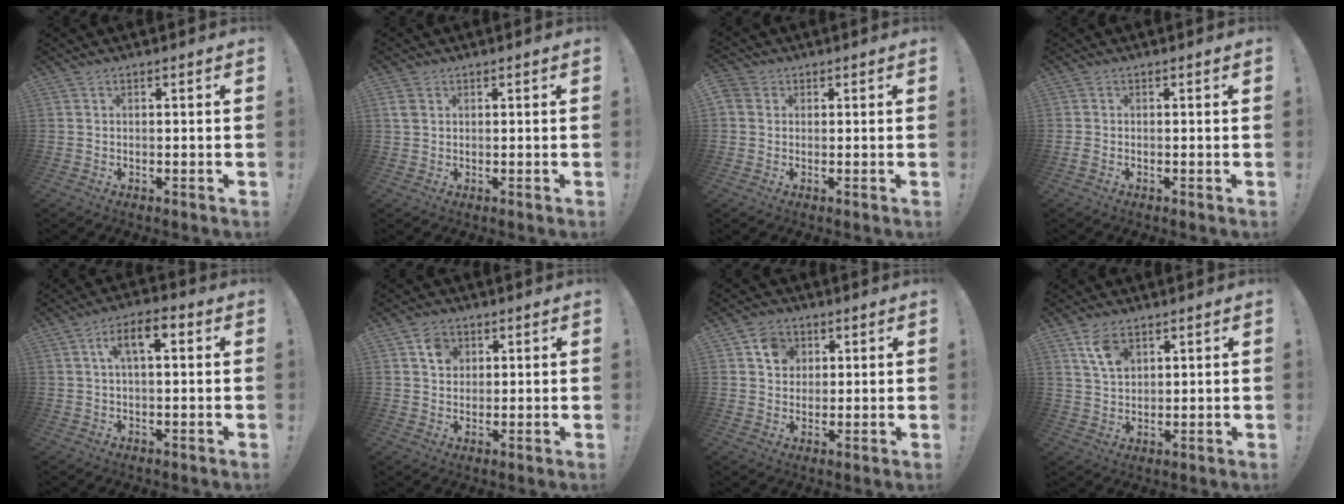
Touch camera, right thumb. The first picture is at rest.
{"total": 2.6, "force": [1.1, 1.8, 1.5], "torque": [-0.028, 0.002, 0.023]}
{"total": 3.1, "force": [0.9, 2.7, 1.3], "torque": [-0.020, 0.002, 0.018]}
{"total": 1.2, "force": [-0.6, 0.2, 1.0], "torque": [-0.025, 0.003, -0.008]}
{"total": 7.9, "force": [2.1, 3.3, 6.9], "torque": [-0.116, 0.012, 0.031]}
{"total": 5.6, "force": [2.6, 4.7, 1.7], "torque": [-0.017, -0.006, 0.044]}
{"total": 7.3, "force": [3.0, 6.3, 2.2], "torque": [-0.031, -0.008, 0.058]}
{"total": 7.2, "force": [4.1, 4.2, 4.3], "torque": [-0.078, -0.013, 0.077]}